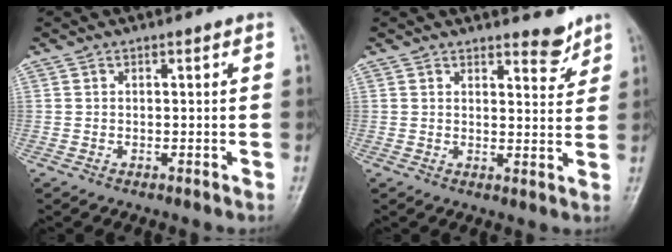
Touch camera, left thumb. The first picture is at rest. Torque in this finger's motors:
{"motor_torque": [-0.22, -0.06, -0.20, -0.13, 0.08]}